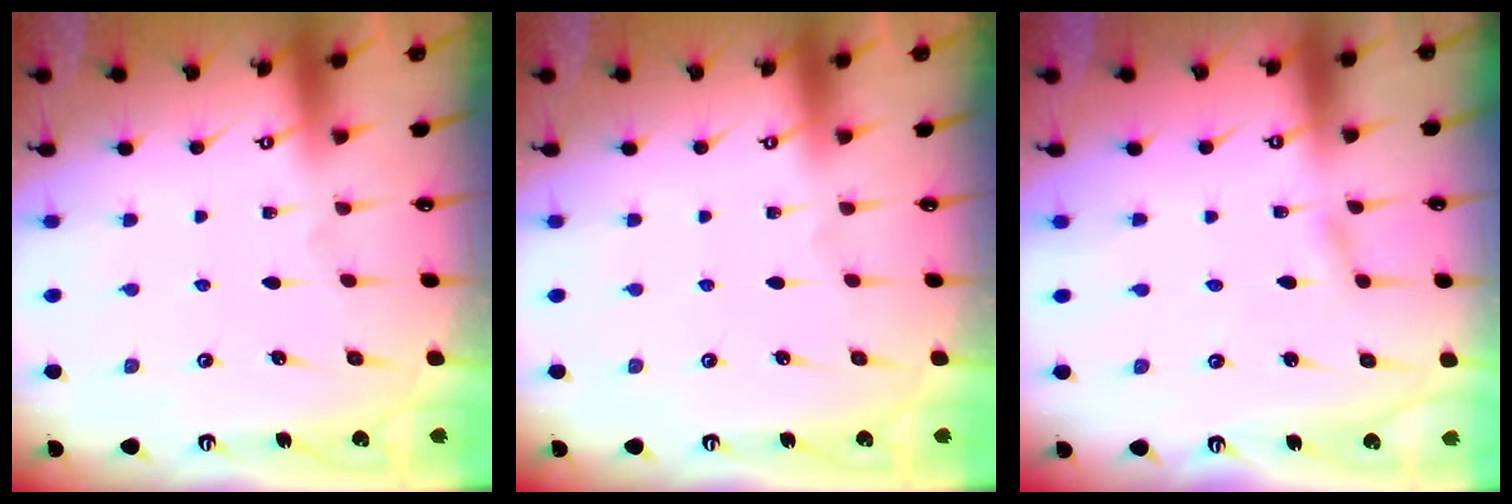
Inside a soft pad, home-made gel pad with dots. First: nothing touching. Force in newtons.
{"total": 0.0}
{"total": 1.6, "press": 1.6, "slide": 0.2}